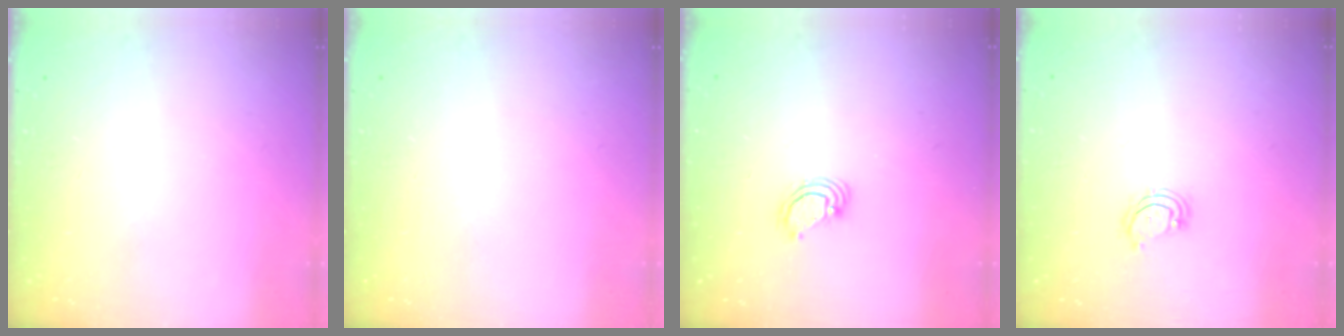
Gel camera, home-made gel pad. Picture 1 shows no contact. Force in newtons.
{"total": 0.0}
{"total": 3.9, "press": 3.8, "slide": 0.4}
{"total": 3.5, "press": 3.5, "slide": 0.2}